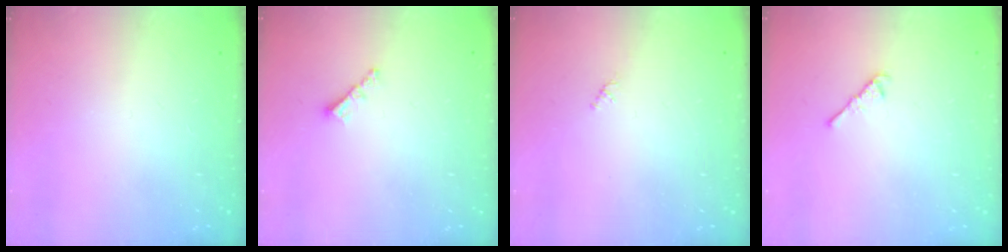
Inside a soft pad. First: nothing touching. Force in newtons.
{"total": 3.1, "press": 3.1, "slide": 0.3}
{"total": 0.8, "press": 0.7, "slide": 0.4}
{"total": 3.9, "press": 3.8, "slide": 0.8}